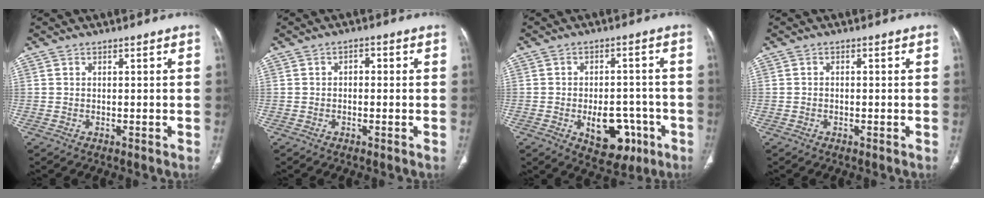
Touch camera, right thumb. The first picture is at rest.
{"total": 1.9, "force": [0.0, 1.3, 1.4], "torque": [-0.014, 0.009, -0.005]}
{"total": 10.8, "force": [-3.9, 6.7, 7.5], "torque": [-0.073, 0.024, -0.042]}
{"total": 0.5, "force": [-0.2, 0.4, 0.3], "torque": [-0.005, 0.002, -0.007]}